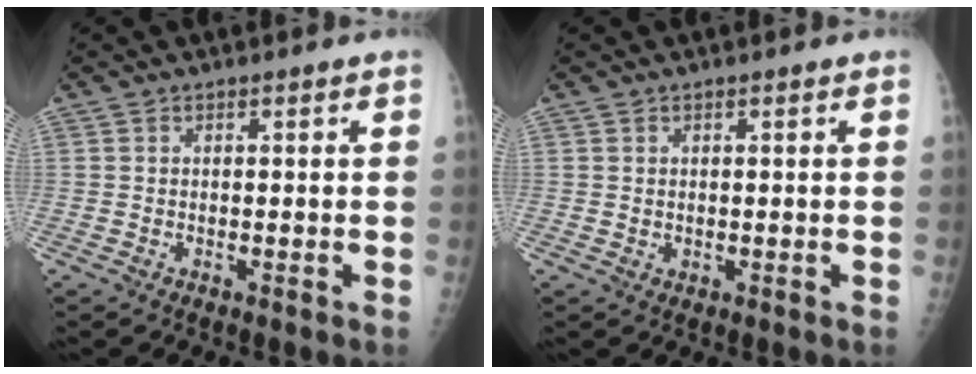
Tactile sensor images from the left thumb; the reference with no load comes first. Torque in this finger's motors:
{"motor_torque": [-0.61, -0.08, 0.06, 0.00, 0.03]}